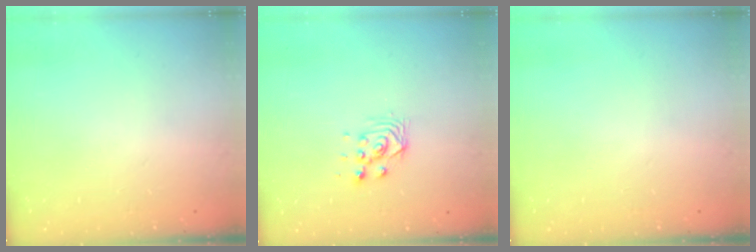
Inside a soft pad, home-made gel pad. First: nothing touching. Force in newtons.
{"total": 2.9, "press": 2.8, "slide": 0.8}
{"total": 0.0}